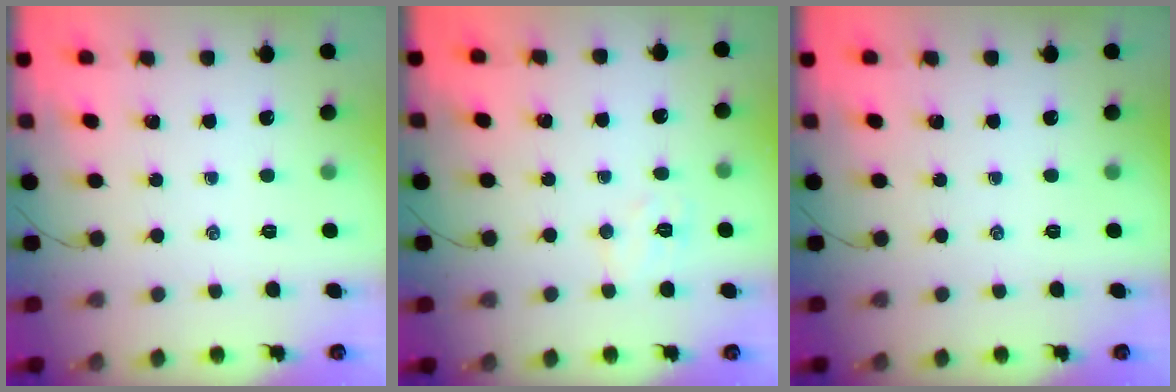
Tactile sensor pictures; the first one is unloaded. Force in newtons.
{"total": 5.5, "press": 5.4, "slide": 1.1}
{"total": 0.0}